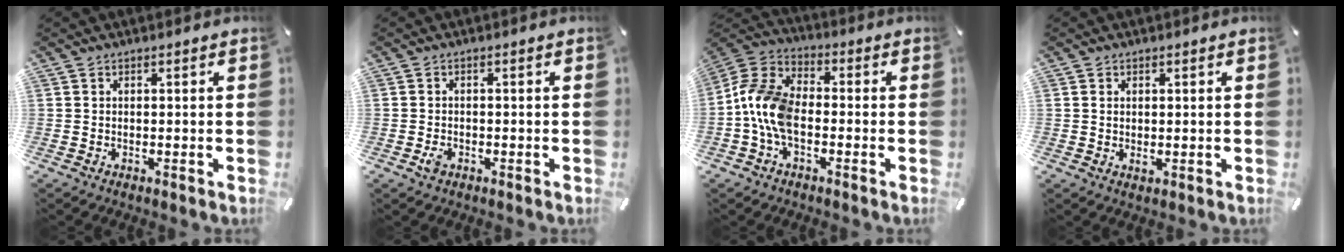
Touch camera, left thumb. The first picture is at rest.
{"total": 1.9, "force": [-0.9, 1.3, 0.9], "torque": [-0.017, 0.004, -0.017]}
{"total": 10.9, "force": [-3.2, 6.8, 7.8], "torque": [-0.170, 0.018, -0.057]}
{"total": 1.2, "force": [0.1, 0.7, 1.0], "torque": [-0.021, 0.003, 0.001]}